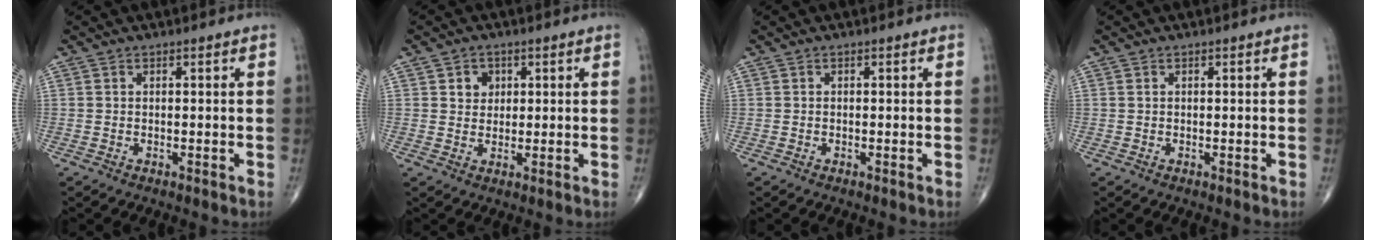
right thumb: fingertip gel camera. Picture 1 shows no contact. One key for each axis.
{"total": 3.4, "fx": 1.2, "fy": 2.8, "fz": 1.4, "tx": -0.003, "ty": -0.005, "tz": 0.018}
{"total": 0.0}
{"total": 0.0}